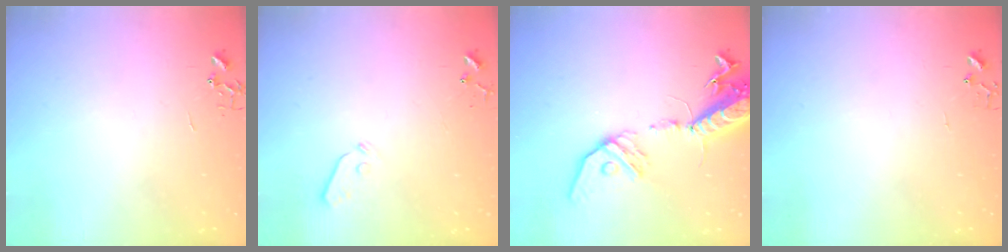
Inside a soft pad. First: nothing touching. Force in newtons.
{"total": 3.7, "press": 3.6, "slide": 0.6}
{"total": 18.2, "press": 17.7, "slide": 4.0}
{"total": 4.2, "press": 4.2, "slide": 0.4}